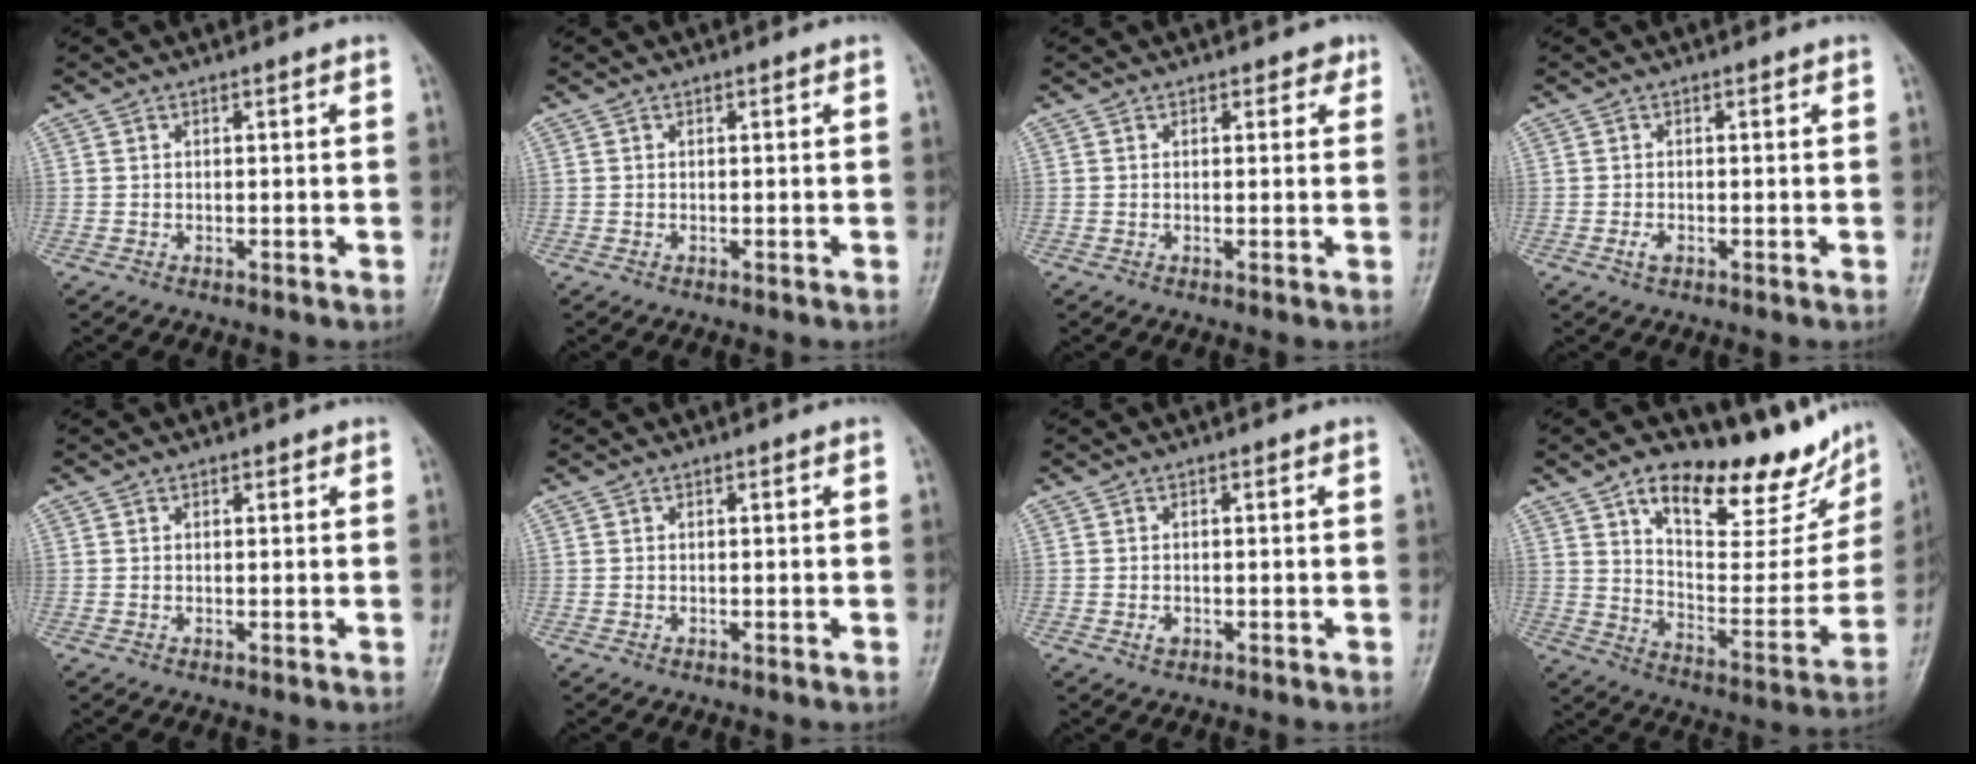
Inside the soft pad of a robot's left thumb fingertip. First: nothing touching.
{"total": 0.0}
{"total": 1.7, "force": [1.1, 1.2, 0.6], "torque": [0.011, -0.003, 0.008]}
{"total": 1.5, "force": [-0.6, 0.9, 1.0], "torque": [-0.018, -0.001, -0.013]}
{"total": 0.7, "force": [0.5, 0.5, 0.3], "torque": [0.003, -0.002, 0.003]}
{"total": 0.0}
{"total": 1.2, "force": [-0.3, 0.9, 0.7], "torque": [-0.007, 0.000, -0.005]}
{"total": 23.1, "force": [15.4, 9.1, 14.7], "torque": [-0.148, -0.068, 0.240]}